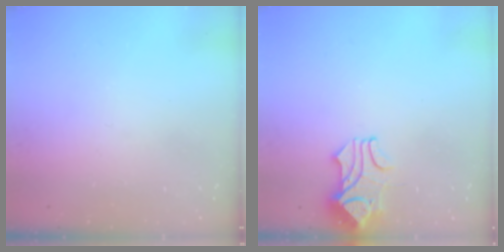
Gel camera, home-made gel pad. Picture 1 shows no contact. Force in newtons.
{"total": 1.6, "press": 1.3, "slide": 1.0}